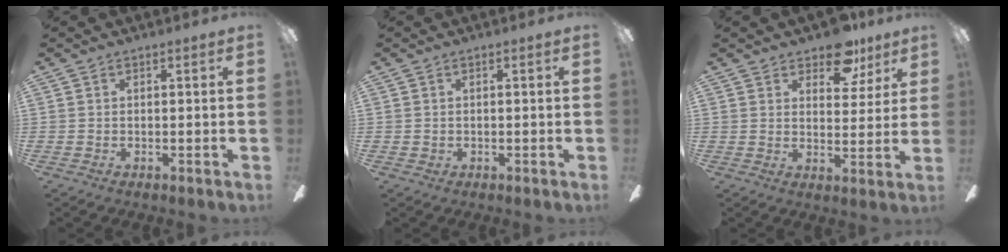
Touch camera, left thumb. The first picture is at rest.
{"total": 0.7, "force": [0.3, 0.6, 0.0], "torque": [0.001, 0.005, 0.004]}
{"total": 9.9, "force": [7.5, 5.1, 3.8], "torque": [-0.035, -0.044, 0.132]}